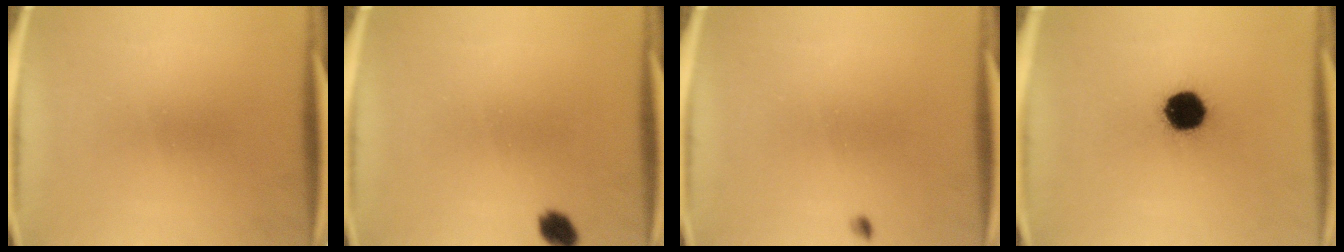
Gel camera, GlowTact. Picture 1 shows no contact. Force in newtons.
{"total": 2.9}
{"total": 0.6}
{"total": 11.5}